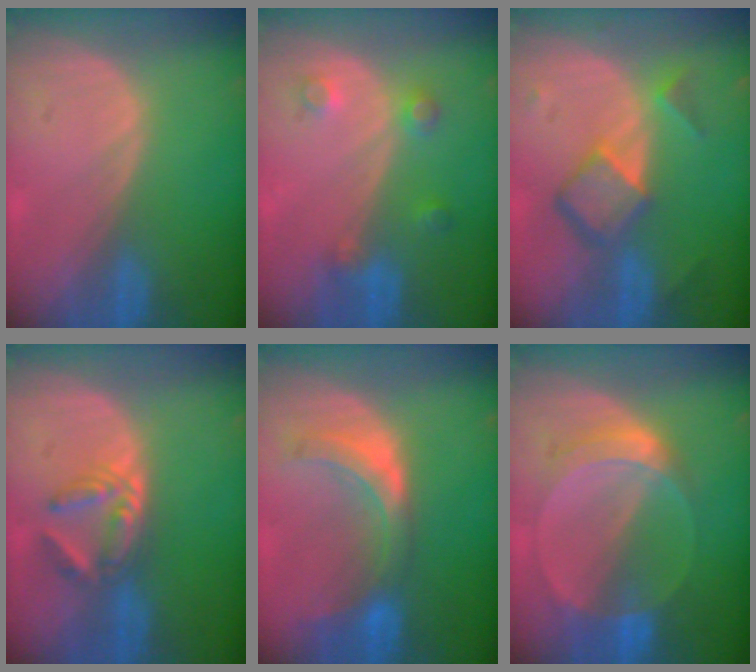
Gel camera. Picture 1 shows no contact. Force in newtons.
{"total": 3.6, "press": 3.3, "slide": 1.5}
{"total": 6.9, "press": 5.9, "slide": 3.5}
{"total": 5.9, "press": 5.0, "slide": 3.3}
{"total": 7.2, "press": 6.7, "slide": 2.8}
{"total": 6.3, "press": 5.6, "slide": 2.7}